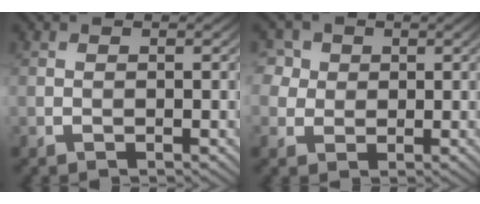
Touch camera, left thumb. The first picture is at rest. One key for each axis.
{"total": 4.4, "fx": 2.3, "fy": 3.6, "fz": 0.9, "tx": -0.045, "ty": 0.006, "tz": 0.035}